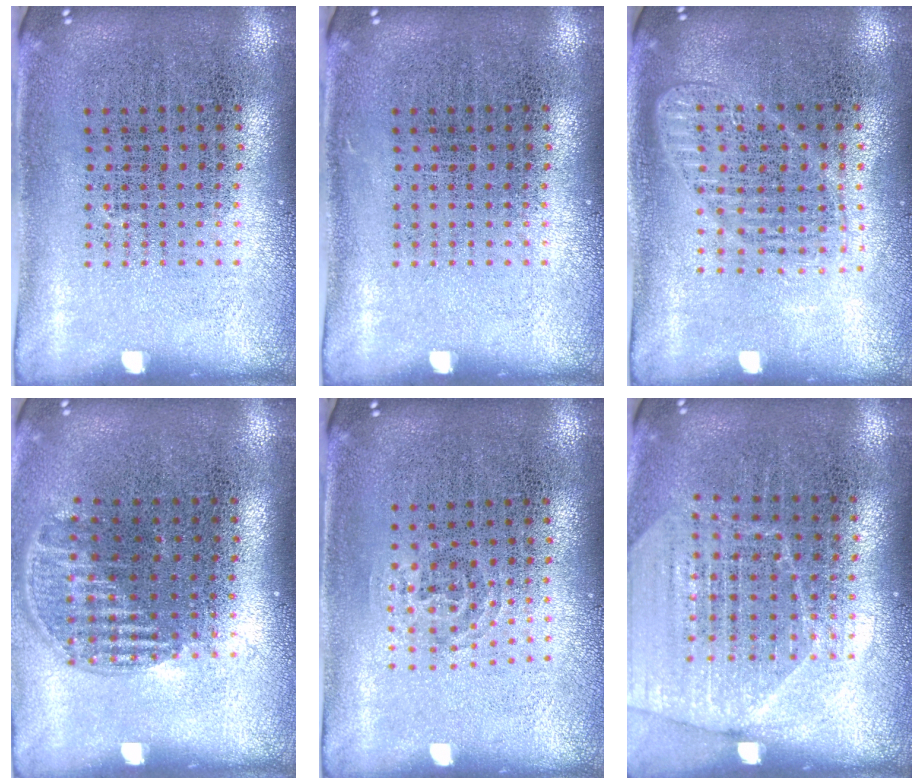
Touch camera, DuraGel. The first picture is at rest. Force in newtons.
{"total": 0.0}
{"total": 1.5, "press": 1.3, "slide": 0.7}
{"total": 1.1, "press": 1.0, "slide": 0.5}
{"total": 0.9, "press": 0.6, "slide": 0.7}
{"total": 1.6, "press": 1.5, "slide": 0.3}